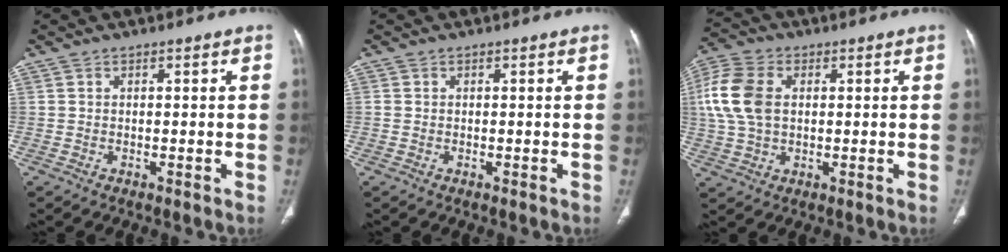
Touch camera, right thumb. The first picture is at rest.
{"total": 0.0}
{"total": 11.0, "force": [1.6, 7.5, 8.0], "torque": [-0.178, 0.015, 0.031]}